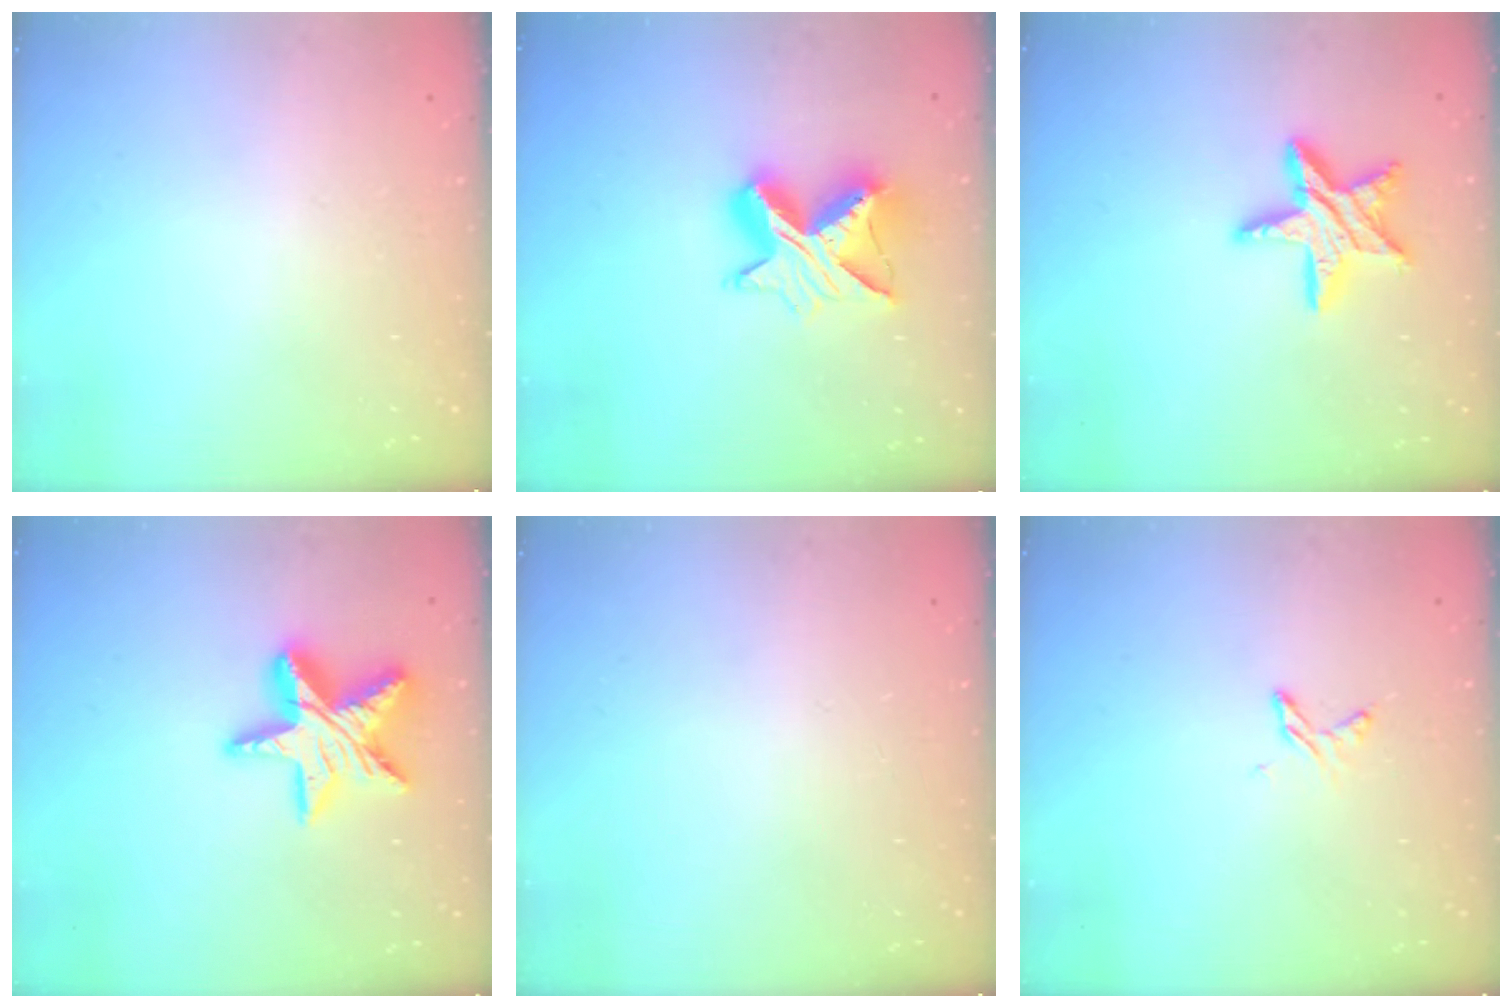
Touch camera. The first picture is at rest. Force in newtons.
{"total": 11.5, "press": 11.4, "slide": 0.7}
{"total": 13.6, "press": 13.5, "slide": 1.1}
{"total": 16.5, "press": 16.5, "slide": 1.5}
{"total": 0.0}
{"total": 4.2, "press": 4.1, "slide": 0.4}